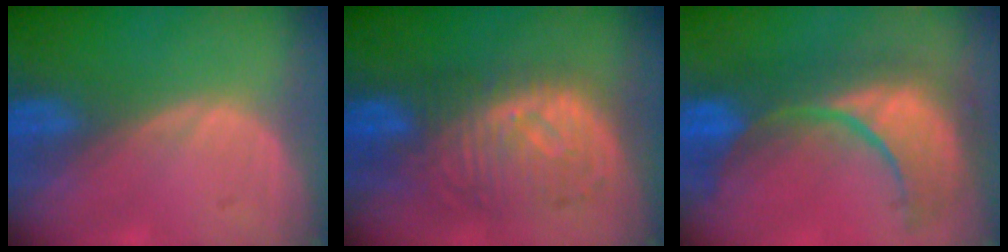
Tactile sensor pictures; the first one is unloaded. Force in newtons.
{"total": 9.8, "press": 9.0, "slide": 3.8}
{"total": 11.8, "press": 10.8, "slide": 4.8}